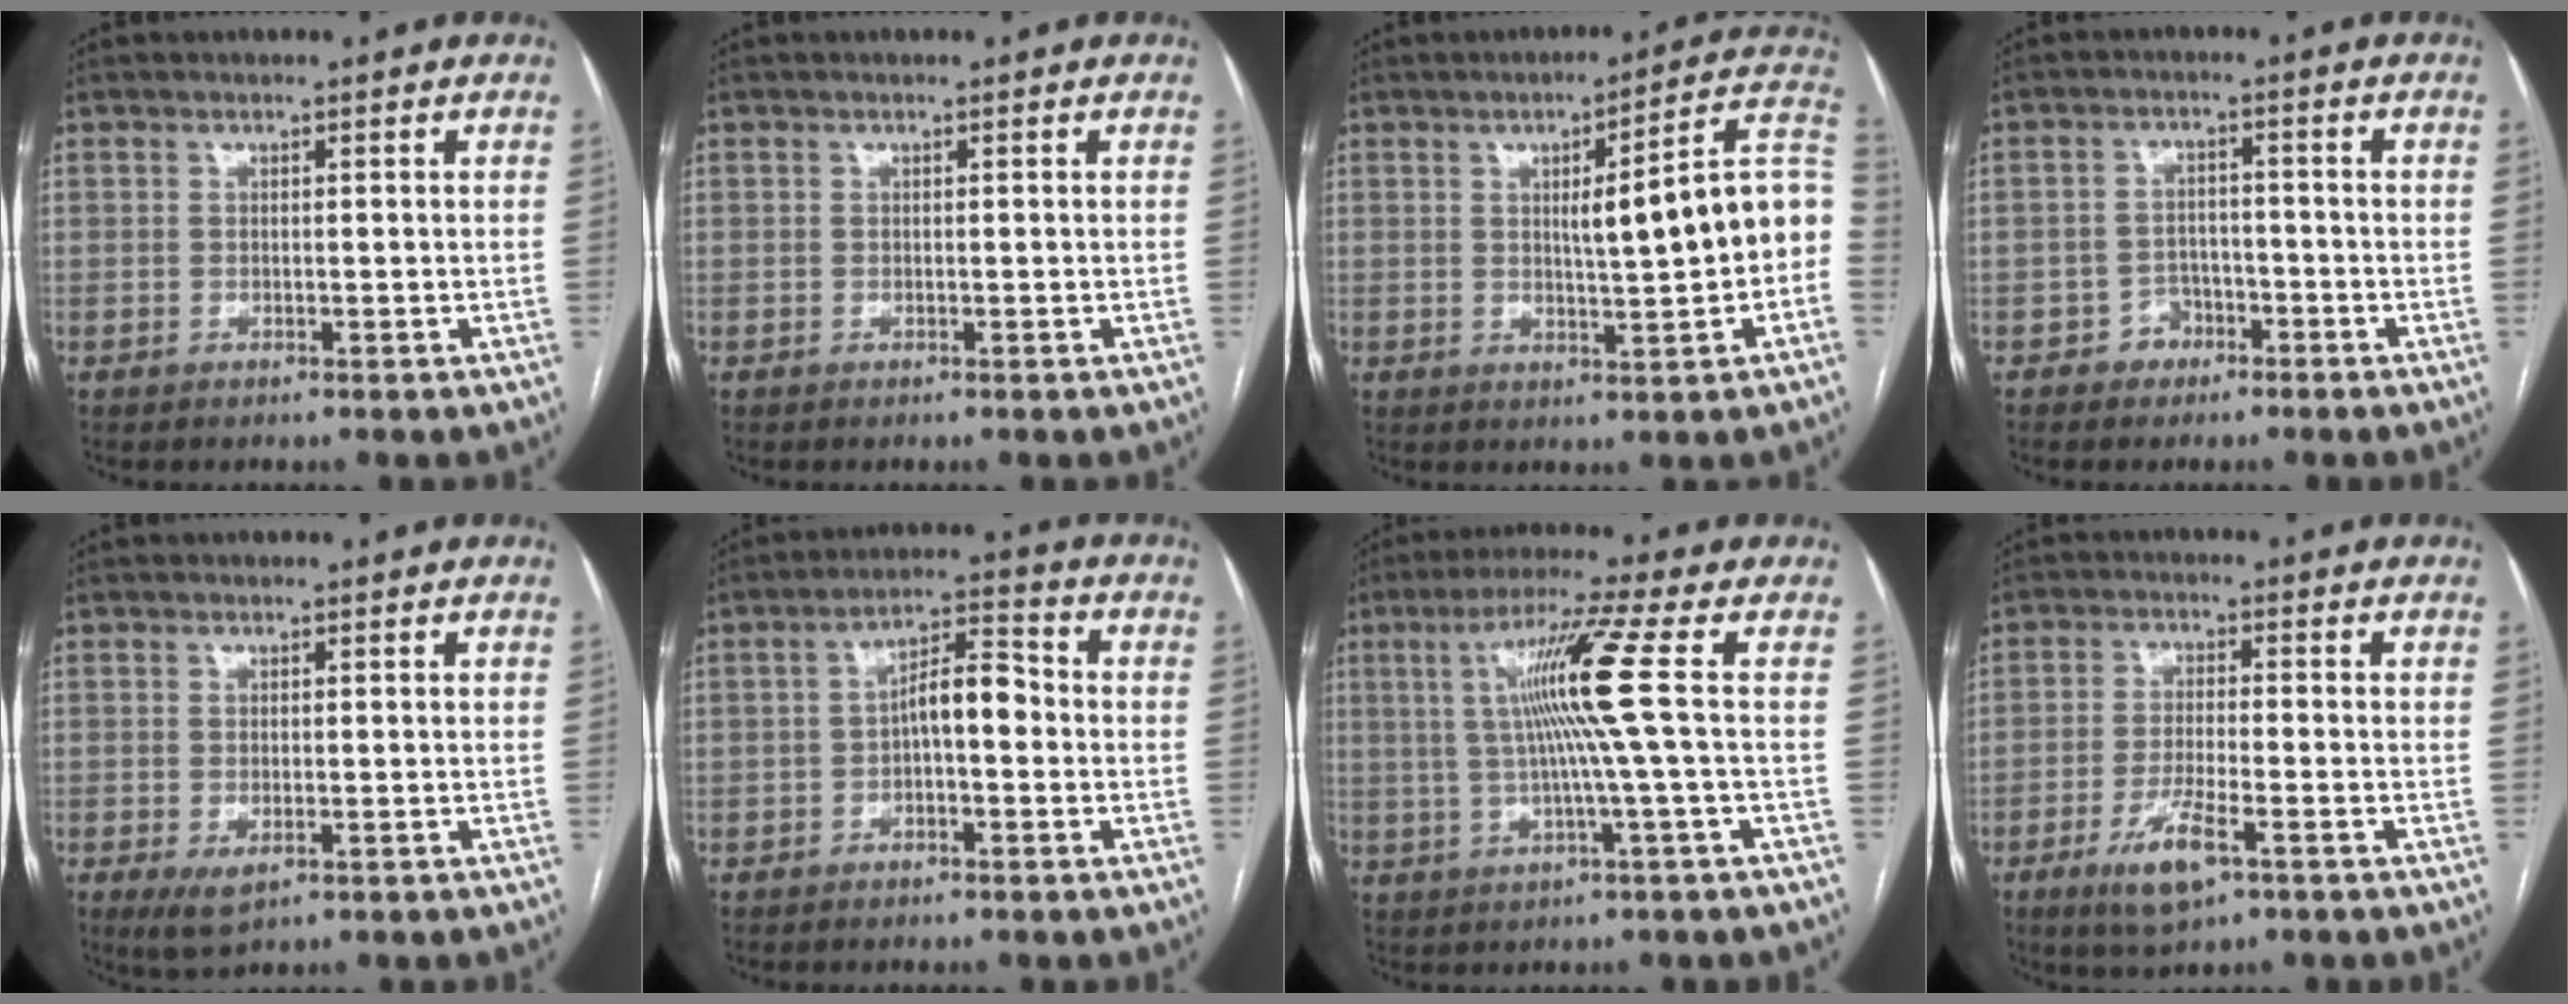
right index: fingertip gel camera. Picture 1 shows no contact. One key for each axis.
{"total": 0.0}
{"total": 12.5, "fx": -0.2, "fy": 1.1, "fz": 12.5, "tx": -0.159, "ty": 0.028, "tz": -0.003}
{"total": 3.4, "fx": -2.0, "fy": 2.6, "fz": 0.6, "tx": -0.002, "ty": 0.013, "tz": -0.032}
{"total": 3.4, "fx": -1.4, "fy": 1.4, "fz": 2.7, "tx": -0.052, "ty": -0.008, "tz": -0.014}
{"total": 6.1, "fx": -0.7, "fy": 2.1, "fz": 5.7, "tx": -0.097, "ty": 0.029, "tz": -0.013}
{"total": 9.9, "fx": 1.1, "fy": -2.2, "fz": 9.6, "tx": -0.172, "ty": 0.010, "tz": 0.025}
{"total": 7.1, "fx": -3.8, "fy": 1.3, "fz": 5.9, "tx": -0.117, "ty": -0.013, "tz": -0.063}